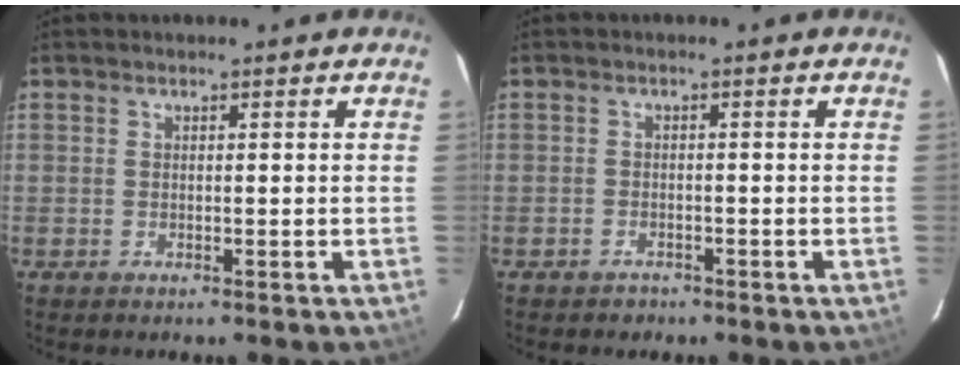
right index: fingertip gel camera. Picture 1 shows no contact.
{"total": 2.3, "force": [-1.6, 1.6, 0.1], "torque": [-0.008, 0.005, -0.023]}